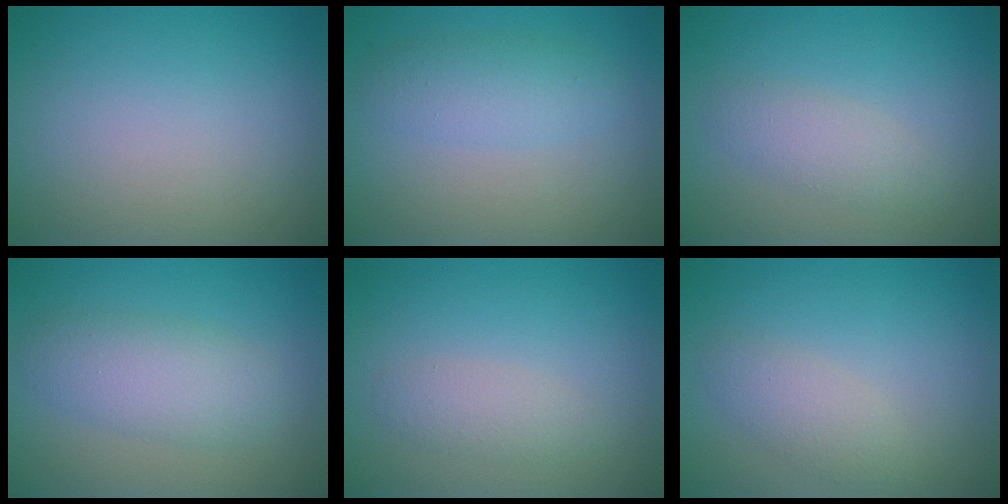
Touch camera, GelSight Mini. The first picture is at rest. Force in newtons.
{"total": 2.8, "press": 2.8, "slide": 0.0}
{"total": 2.1, "press": 2.1, "slide": 0.1}
{"total": 4.0, "press": 4.0, "slide": 0.0}
{"total": 1.7, "press": 1.7, "slide": 0.1}
{"total": 2.2, "press": 2.2, "slide": 0.0}